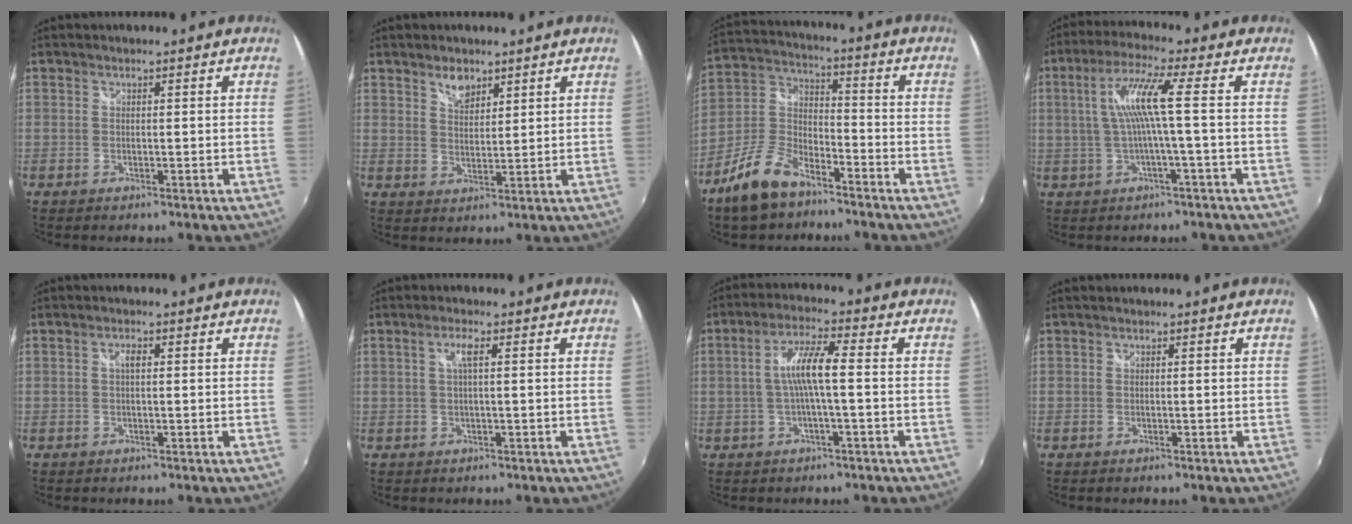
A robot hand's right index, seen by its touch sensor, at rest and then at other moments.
{"total": 4.1, "force": [2.9, 2.1, 1.9], "torque": [-0.024, 0.004, 0.051]}
{"total": 11.9, "force": [-8.2, 5.3, 6.9], "torque": [-0.161, 0.006, -0.157]}
{"total": 7.9, "force": [0.0, -0.9, 7.9], "torque": [-0.155, 0.004, 0.007]}
{"total": 1.4, "force": [0.2, 0.5, 1.3], "torque": [-0.024, 0.004, 0.000]}
{"total": 2.4, "force": [0.5, 0.1, 2.3], "torque": [-0.044, 0.003, 0.006]}
{"total": 6.6, "force": [-0.6, 0.4, 6.5], "torque": [-0.135, 0.009, -0.009]}
{"total": 0.0}